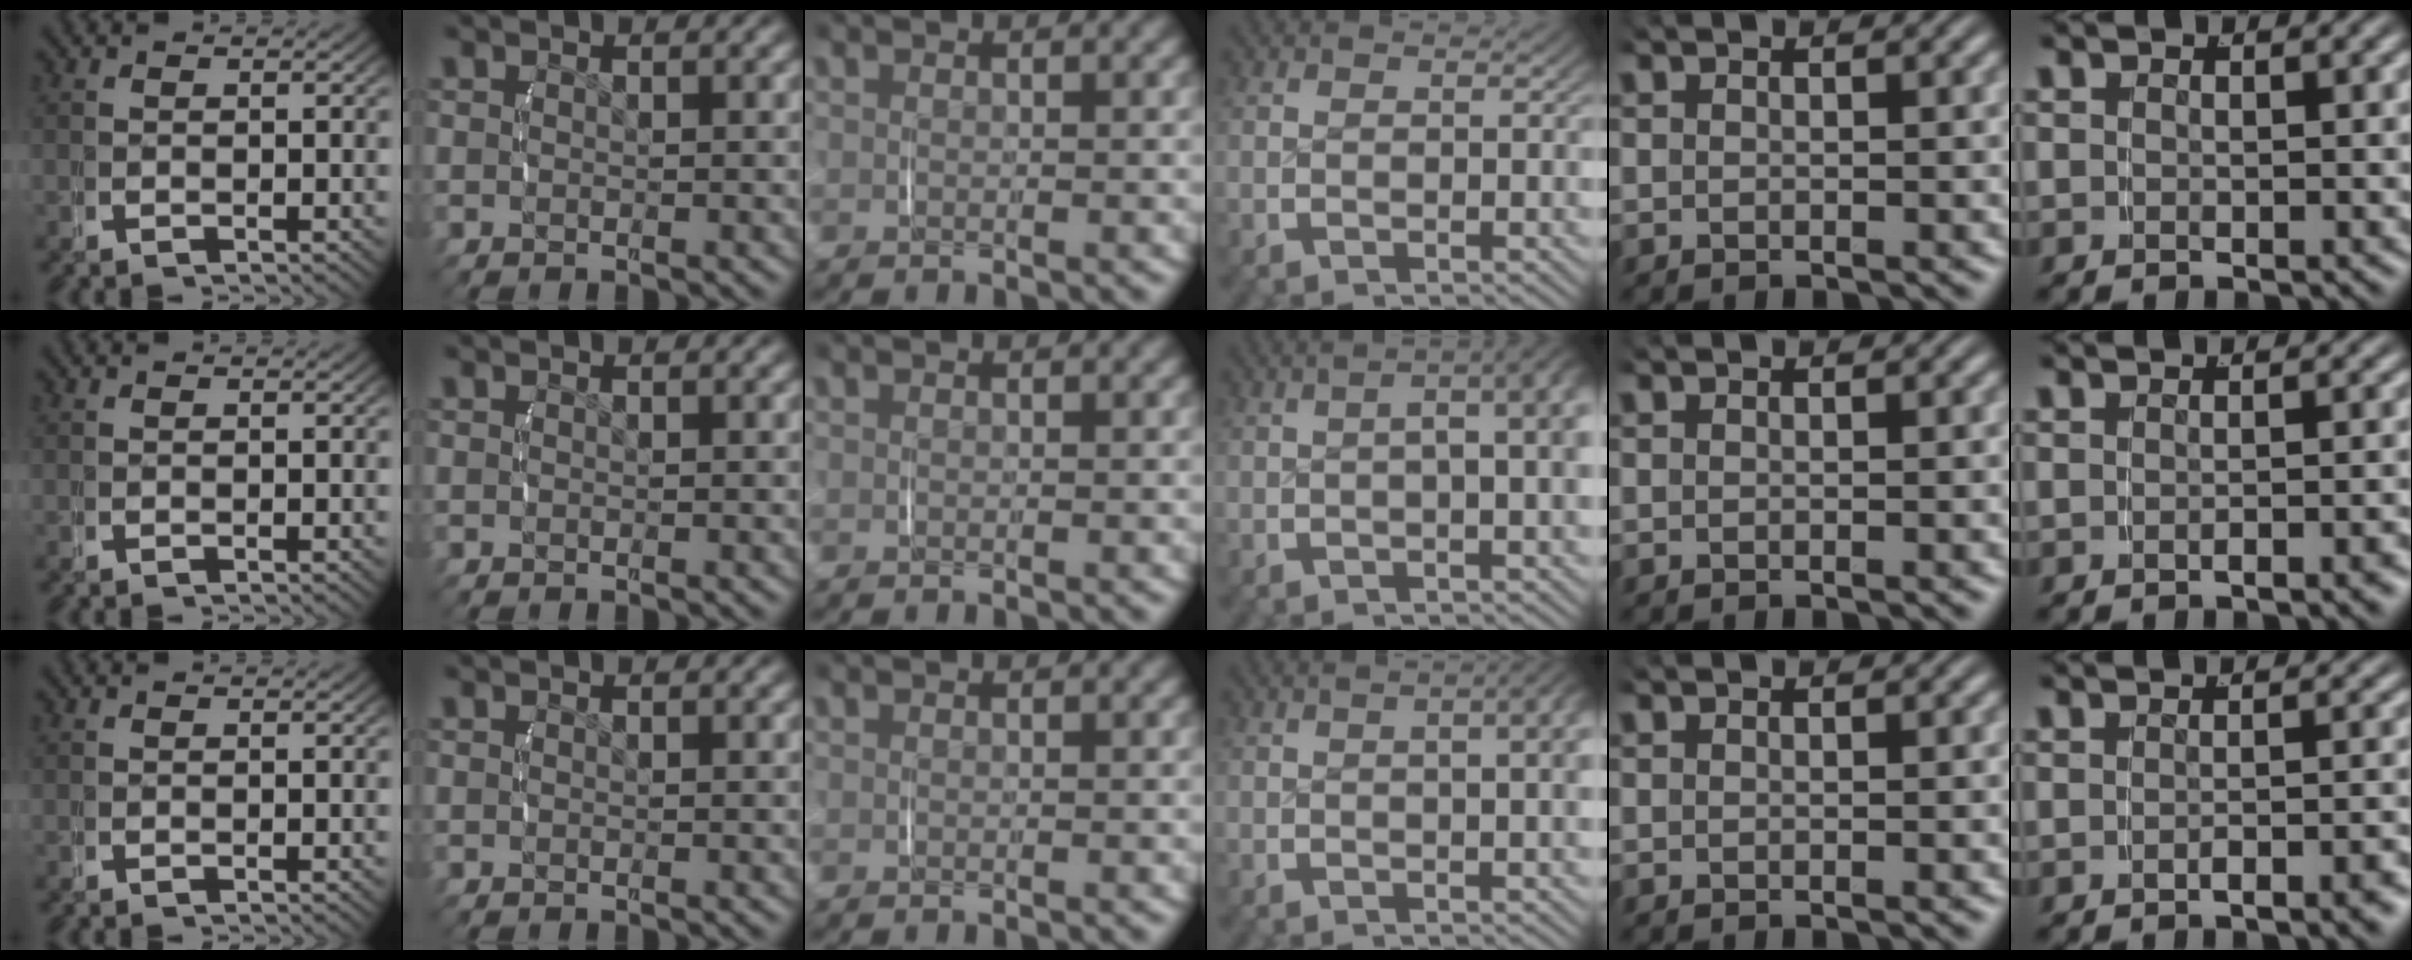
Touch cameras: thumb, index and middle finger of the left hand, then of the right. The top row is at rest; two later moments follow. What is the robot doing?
{"motion": "lift_and_place", "object": "jewelry box"}